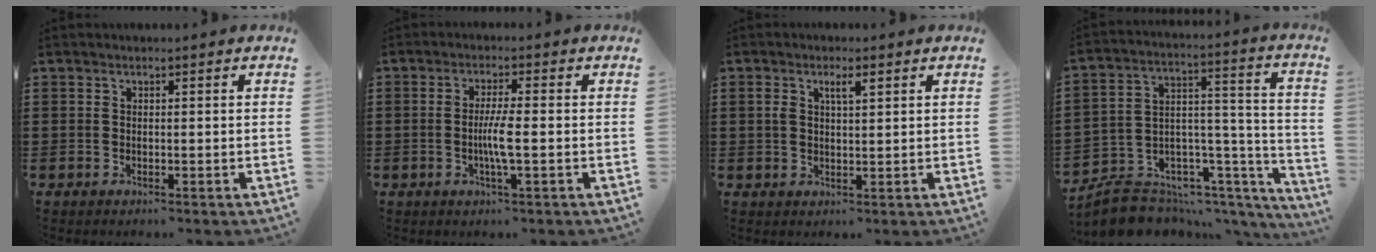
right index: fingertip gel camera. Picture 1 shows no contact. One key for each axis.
{"total": 4.3, "fx": -0.8, "fy": 0.3, "fz": 4.2, "tx": -0.083, "ty": -0.005, "tz": -0.018}
{"total": 2.9, "fx": 1.1, "fy": 1.0, "fz": 2.5, "tx": -0.052, "ty": 0.007, "tz": 0.017}
{"total": 7.5, "fx": -6.3, "fy": 3.7, "fz": 1.6, "tx": -0.037, "ty": -0.004, "tz": -0.113}